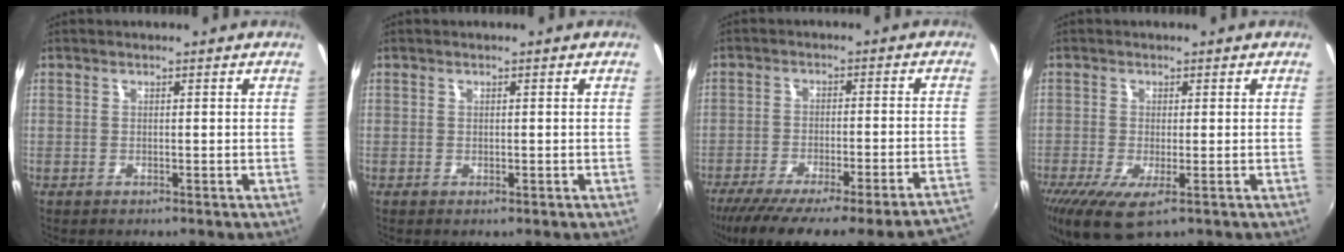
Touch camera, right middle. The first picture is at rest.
{"total": 0.0}
{"total": 22.5, "force": [-19.1, 1.3, 11.8], "torque": [-0.176, -0.049, -0.264]}
{"total": 6.7, "force": [-3.1, 1.9, 5.6], "torque": [-0.119, -0.030, -0.053]}